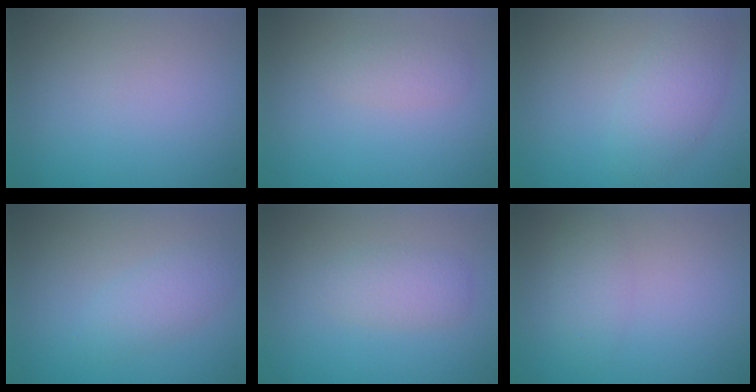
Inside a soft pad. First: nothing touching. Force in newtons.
{"total": 1.3, "press": 1.3, "slide": 0.1}
{"total": 3.1, "press": 3.1, "slide": 0.1}
{"total": 2.2, "press": 2.2, "slide": 0.0}
{"total": 2.0, "press": 2.0, "slide": 0.2}
{"total": 1.7, "press": 1.7, "slide": 0.1}